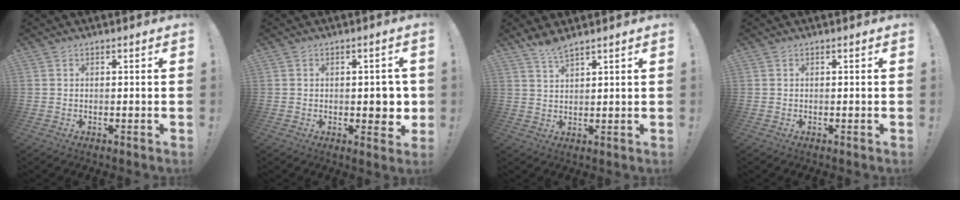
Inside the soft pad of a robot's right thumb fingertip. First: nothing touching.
{"total": 5.7, "force": [-0.3, 3.4, 4.6], "torque": [-0.054, 0.004, -0.003]}
{"total": 4.2, "force": [3.8, 0.3, 1.7], "torque": [-0.034, -0.024, 0.067]}
{"total": 0.0}